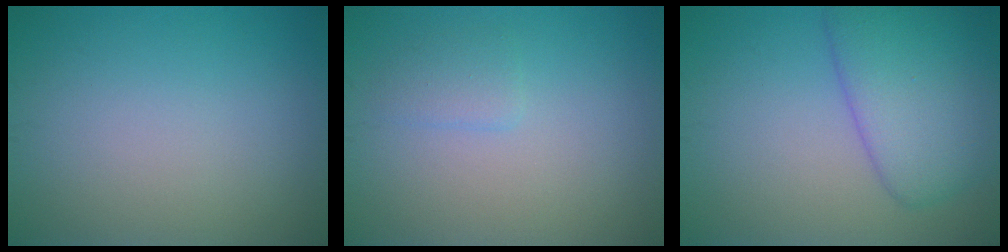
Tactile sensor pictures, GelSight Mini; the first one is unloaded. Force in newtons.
{"total": 1.3, "press": 1.3, "slide": 0.1}
{"total": 6.3, "press": 6.3, "slide": 0.2}